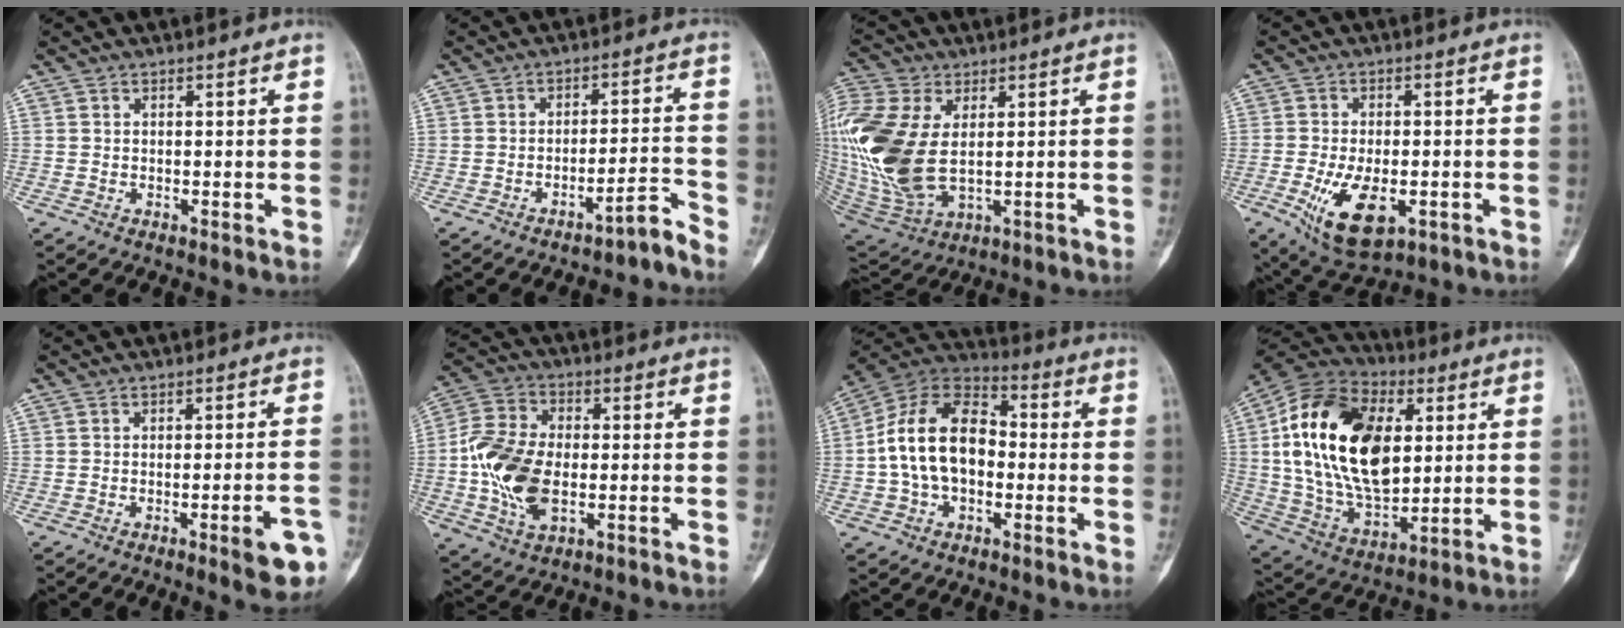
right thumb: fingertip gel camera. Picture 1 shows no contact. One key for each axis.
{"total": 4.4, "fx": -4.0, "fy": 0.0, "fz": 1.7, "tx": -0.020, "ty": 0.056, "tz": -0.058}
{"total": 20.1, "fx": 2.0, "fy": 11.6, "fz": 16.3, "tx": -0.391, "ty": -0.017, "tz": 0.049}
{"total": 11.1, "fx": -3.8, "fy": 5.5, "fz": 8.9, "tx": -0.149, "ty": -0.005, "tz": -0.054}
{"total": 7.1, "fx": -3.5, "fy": 1.4, "fz": 6.0, "tx": -0.071, "ty": 0.018, "tz": -0.039}
{"total": 14.1, "fx": -2.1, "fy": 8.3, "fz": 11.2, "tx": -0.223, "ty": 0.016, "tz": -0.040}
{"total": 16.4, "fx": -1.1, "fy": 10.8, "fz": 12.3, "tx": -0.211, "ty": 0.040, "tz": -0.028}
{"total": 26.6, "fx": 4.5, "fy": 15.7, "fz": 20.9, "tx": -0.376, "ty": -0.007, "tz": 0.079}